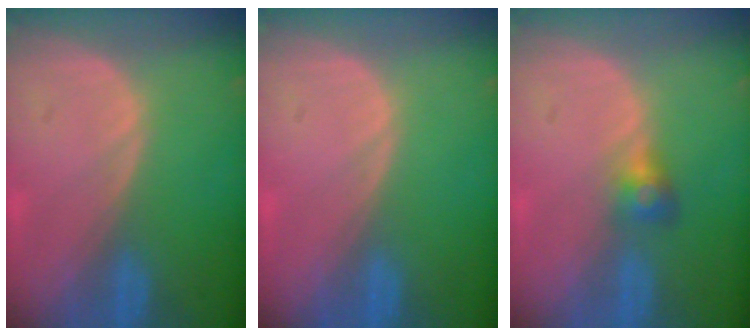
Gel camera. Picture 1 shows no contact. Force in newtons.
{"total": 0.0}
{"total": 2.8, "press": 2.6, "slide": 0.9}